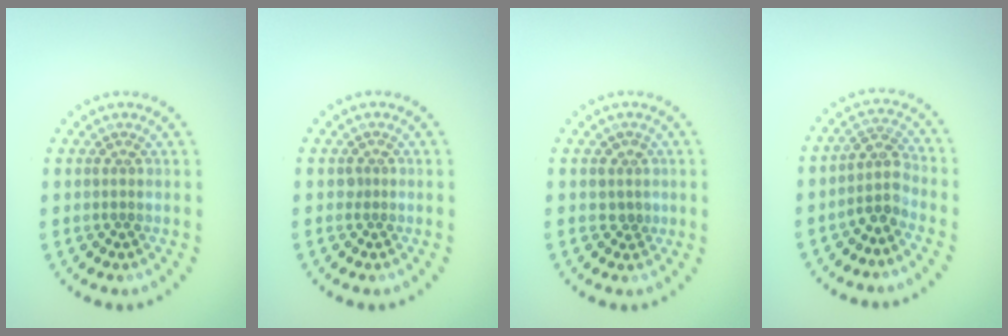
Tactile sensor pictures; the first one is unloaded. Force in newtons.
{"total": 0.6, "press": 0.3, "slide": 0.5}
{"total": 1.2, "press": 1.0, "slide": 0.6}
{"total": 2.7, "press": 2.1, "slide": 1.7}